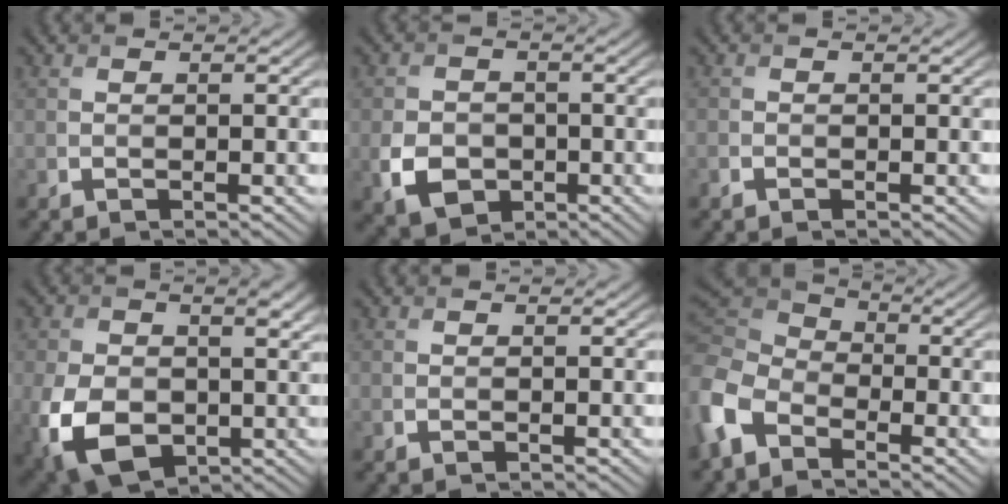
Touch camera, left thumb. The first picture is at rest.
{"total": 5.7, "force": [-1.9, 4.6, 2.9], "torque": [-0.065, -0.010, -0.043]}
{"total": 1.0, "force": [-0.6, 0.8, 0.1], "torque": [-0.002, -0.004, -0.018]}
{"total": 12.7, "force": [-1.5, 8.9, 9.0], "torque": [-0.206, -0.036, -0.022]}
{"total": 0.0}
{"total": 8.9, "force": [-3.7, 6.2, 5.3], "torque": [-0.155, -0.003, -0.094]}